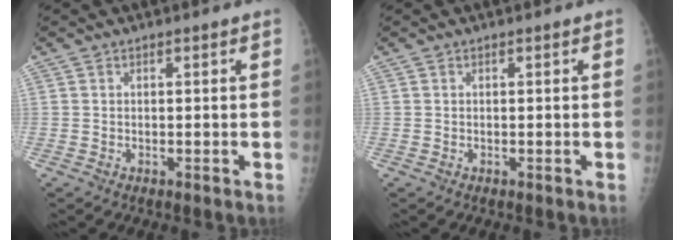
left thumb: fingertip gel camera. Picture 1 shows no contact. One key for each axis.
{"total": 0.0}